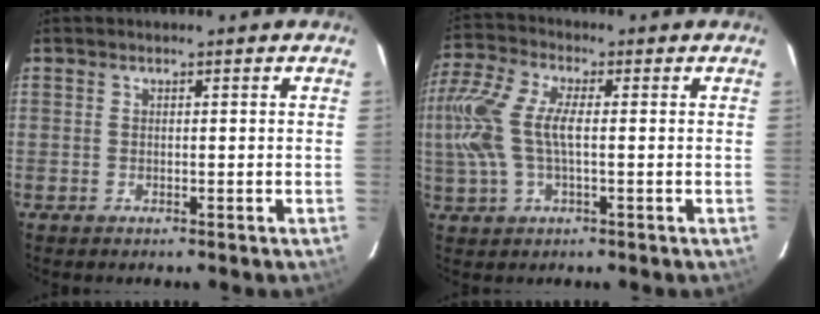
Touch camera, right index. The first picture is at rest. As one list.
[{"total": 13.9, "force": [0.0, 6.3, 12.4], "torque": [-0.265, 0.012, -0.004]}]